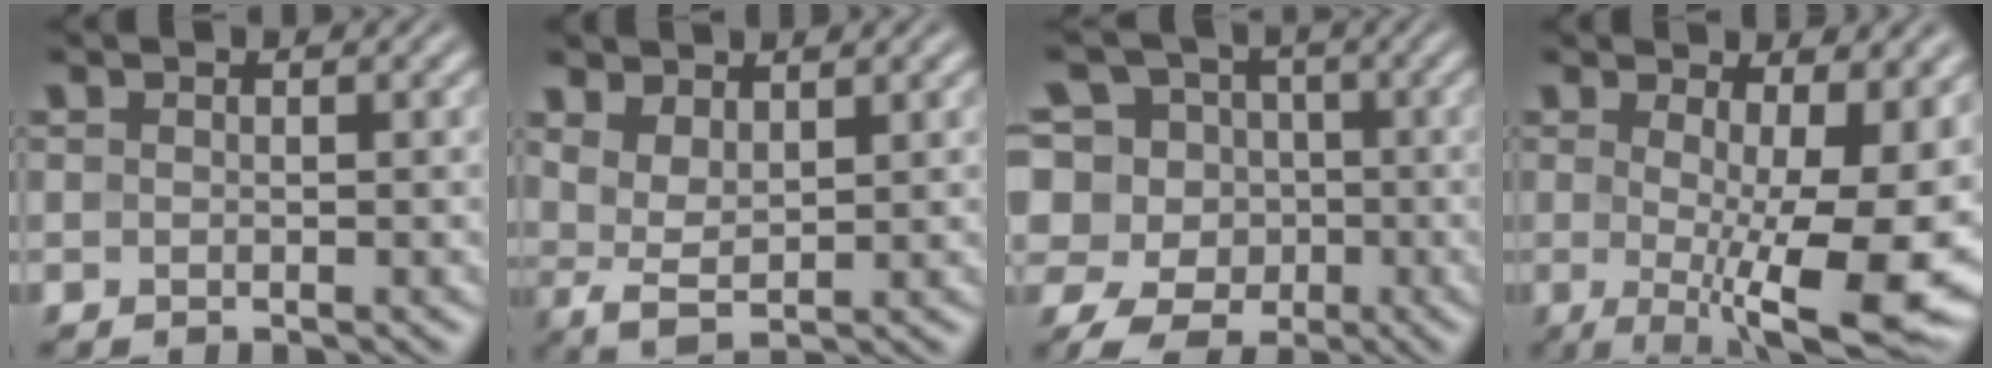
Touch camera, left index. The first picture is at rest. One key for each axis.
{"total": 3.1, "fx": 1.9, "fy": 1.2, "fz": 2.1, "tx": -0.054, "ty": -0.003, "tz": 0.041}
{"total": 12.1, "fx": 0.5, "fy": 10.9, "fz": 5.2, "tx": -0.128, "ty": 0.046, "tz": -0.028}
{"total": 13.1, "fx": -0.6, "fy": 3.8, "fz": 12.6, "tx": -0.149, "ty": -0.012, "tz": 0.006}